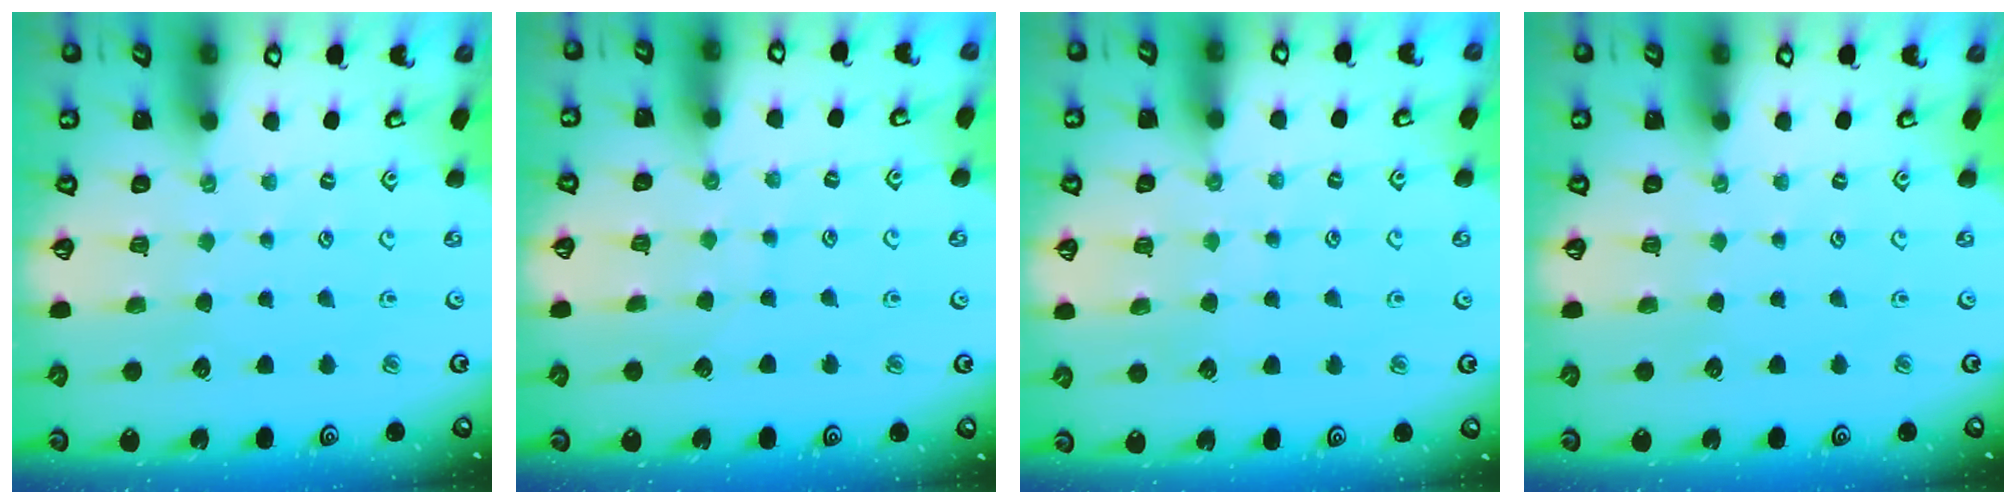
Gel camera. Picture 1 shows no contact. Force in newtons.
{"total": 4.4, "press": 4.4, "slide": 0.4}
{"total": 4.3, "press": 4.3, "slide": 0.5}
{"total": 0.0}